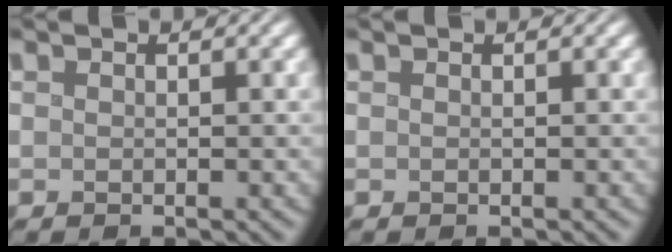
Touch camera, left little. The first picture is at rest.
{"total": 0.0}